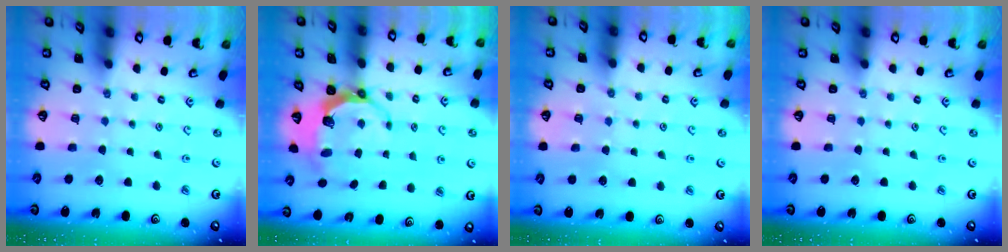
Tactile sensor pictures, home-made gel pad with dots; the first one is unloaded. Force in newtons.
{"total": 6.9, "press": 5.5, "slide": 4.2}
{"total": 4.7, "press": 4.6, "slide": 0.4}
{"total": 0.0}